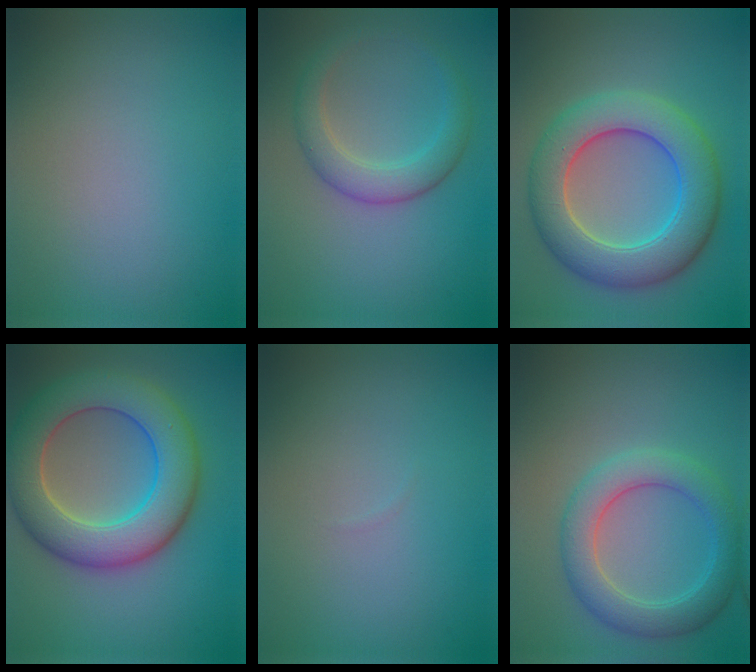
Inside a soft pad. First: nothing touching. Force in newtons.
{"total": 3.3, "press": 3.3, "slide": 0.1}
{"total": 8.4, "press": 8.4, "slide": 0.4}
{"total": 9.2, "press": 9.2, "slide": 0.6}
{"total": 0.0}
{"total": 4.6, "press": 4.6, "slide": 0.2}